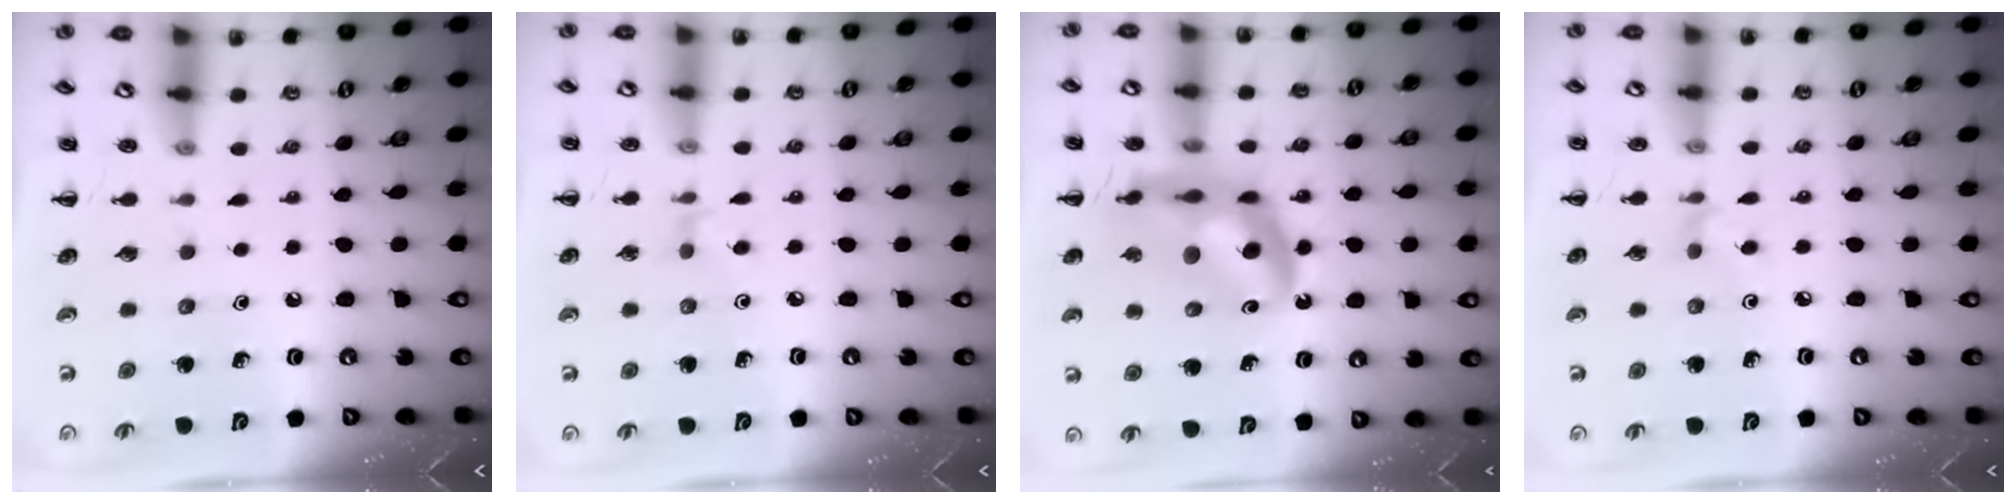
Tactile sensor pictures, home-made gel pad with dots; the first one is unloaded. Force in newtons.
{"total": 2.9, "press": 2.8, "slide": 0.9}
{"total": 16.2, "press": 15.7, "slide": 4.2}
{"total": 3.0, "press": 2.9, "slide": 1.0}